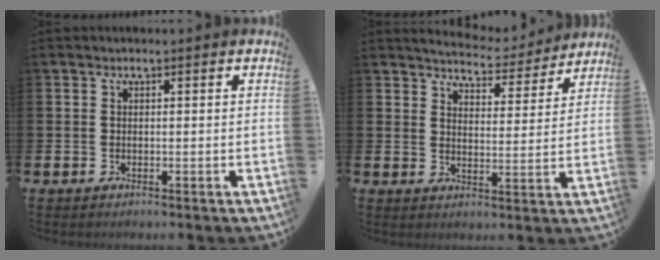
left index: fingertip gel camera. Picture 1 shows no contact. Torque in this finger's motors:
{"motor_torque": [0.92, -1.22, 0.09, 0.04]}